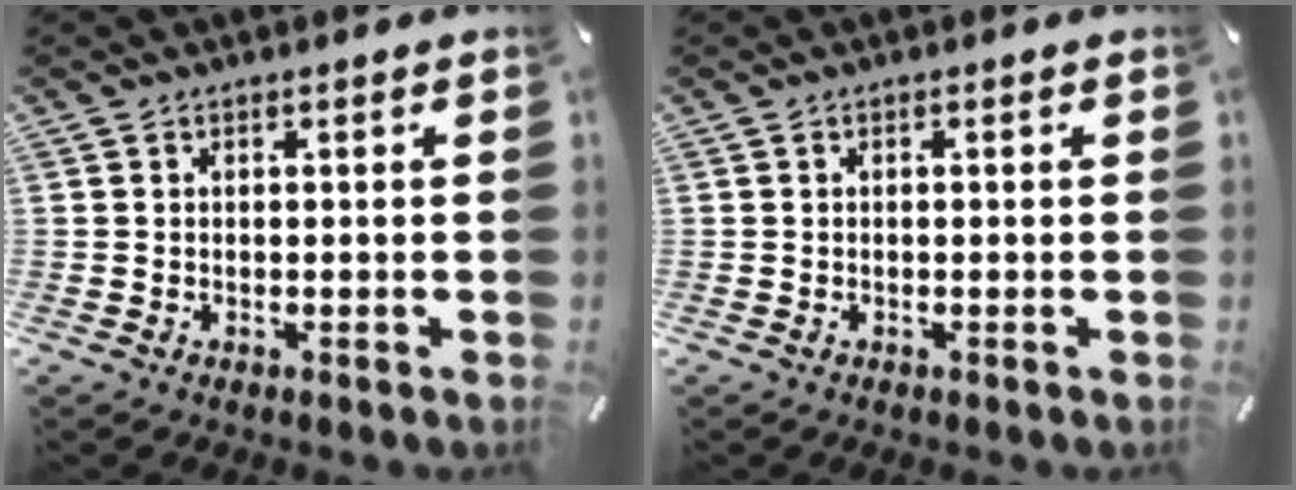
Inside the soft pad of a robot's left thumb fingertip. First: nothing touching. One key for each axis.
{"total": 0.5, "fx": -0.1, "fy": 0.1, "fz": 0.5, "tx": -0.009, "ty": 0.000, "tz": -0.001}